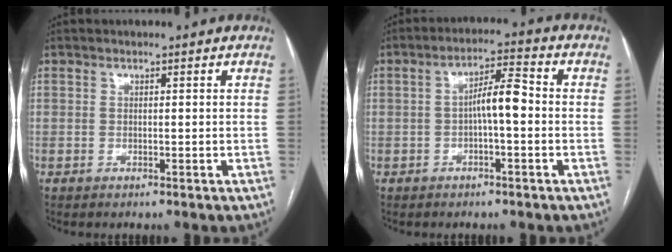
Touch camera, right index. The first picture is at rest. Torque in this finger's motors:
{"motor_torque": [1.05, -0.23, 0.24, 0.10]}